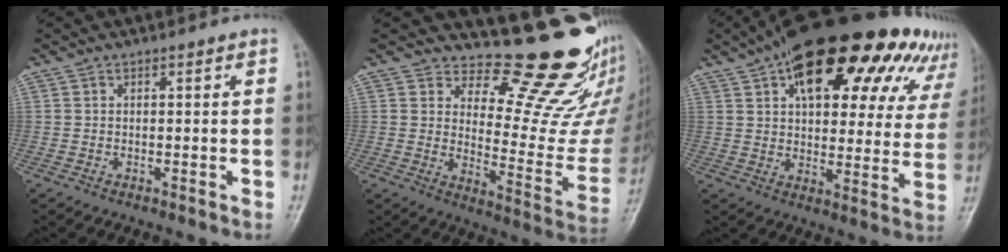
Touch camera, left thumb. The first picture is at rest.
{"total": 18.1, "force": [15.9, 5.1, 7.1], "torque": [-0.038, -0.175, 0.204]}
{"total": 28.2, "force": [15.6, 13.0, 19.6], "torque": [-0.238, 0.008, 0.211]}